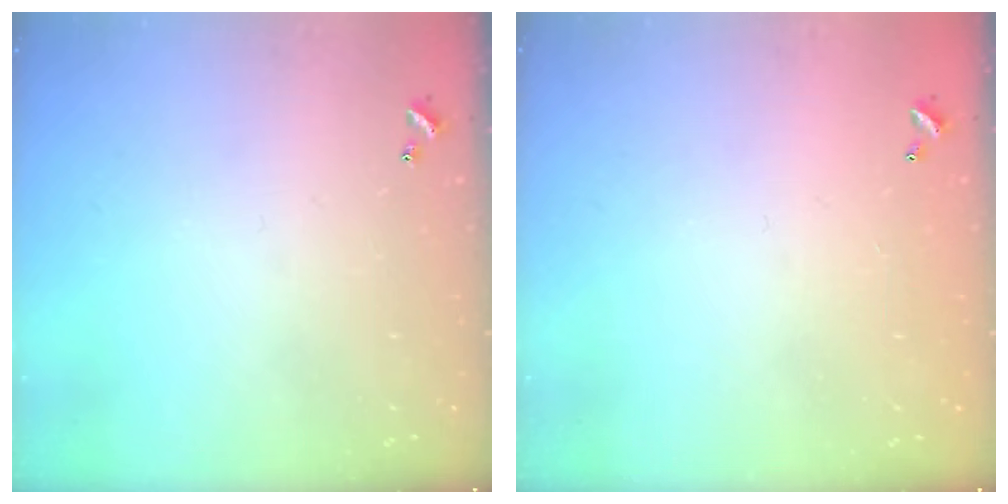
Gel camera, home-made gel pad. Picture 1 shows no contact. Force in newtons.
{"total": 3.0, "press": 3.0, "slide": 0.1}